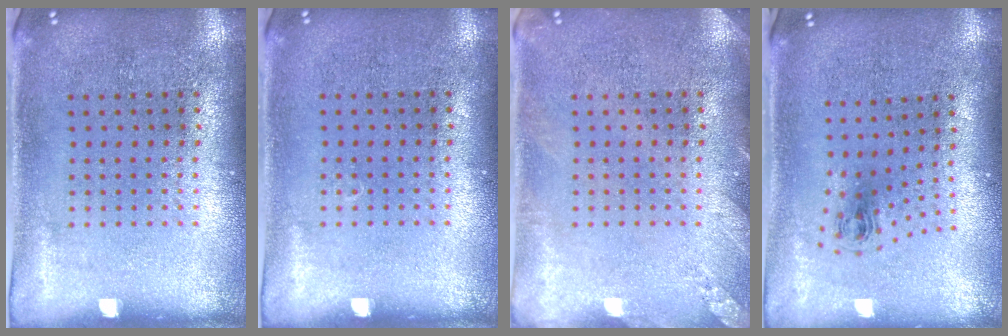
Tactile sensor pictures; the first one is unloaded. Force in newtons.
{"total": 0.0}
{"total": 1.4, "press": 1.4, "slide": 0.2}
{"total": 0.9, "press": 0.4, "slide": 0.8}